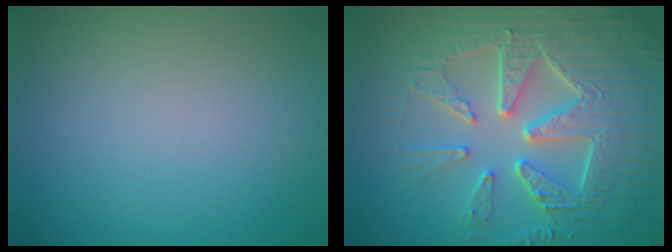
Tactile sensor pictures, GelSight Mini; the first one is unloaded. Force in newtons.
{"total": 9.3, "press": 6.7, "slide": 6.4}